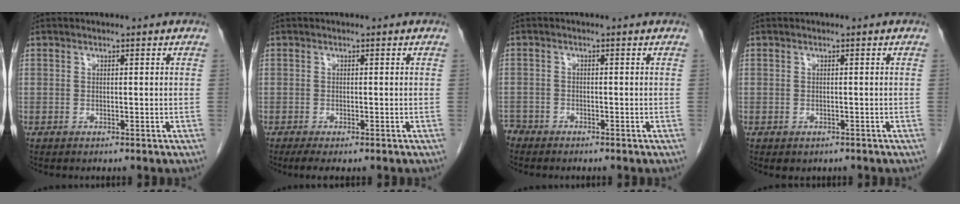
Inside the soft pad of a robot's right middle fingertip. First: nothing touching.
{"total": 3.1, "force": [-2.2, 0.9, 2.0], "torque": [-0.033, -0.010, -0.032]}
{"total": 2.7, "force": [-2.4, 1.2, 0.2], "torque": [0.000, 0.001, -0.043]}
{"total": 1.3, "force": [-0.9, 0.9, 0.4], "torque": [-0.008, 0.000, -0.007]}